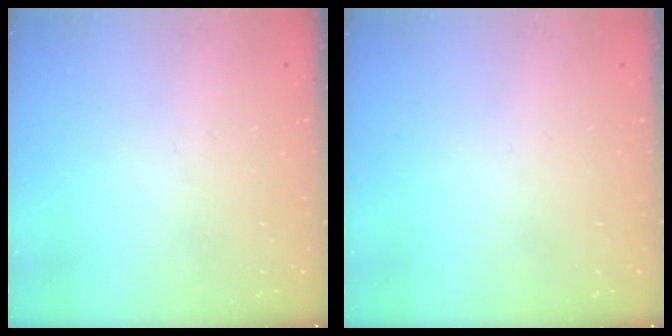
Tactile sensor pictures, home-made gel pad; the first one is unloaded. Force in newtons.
{"total": 0.0}